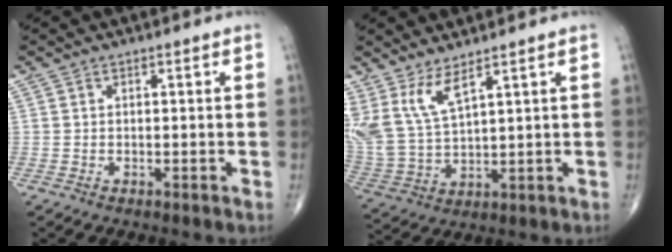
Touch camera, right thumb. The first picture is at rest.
{"total": 9.8, "force": [6.0, 3.1, 7.2], "torque": [-0.165, -0.036, 0.141]}